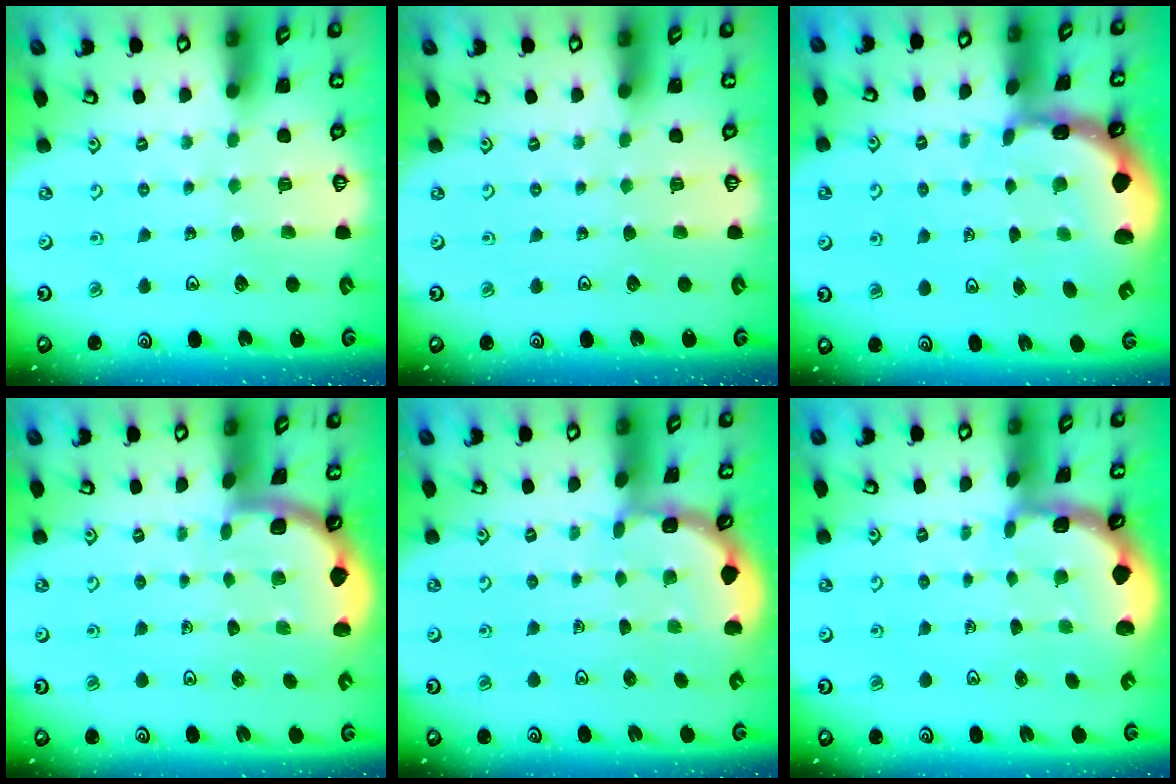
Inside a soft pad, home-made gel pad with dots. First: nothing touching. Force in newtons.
{"total": 0.0}
{"total": 2.2, "press": 2.0, "slide": 1.0}
{"total": 1.9, "press": 1.9, "slide": 0.0}
{"total": 2.1, "press": 2.1, "slide": 0.2}
{"total": 2.1, "press": 2.1, "slide": 0.4}